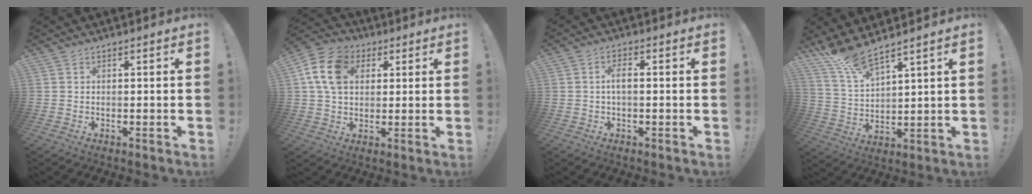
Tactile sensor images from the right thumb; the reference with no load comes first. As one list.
[{"total": 14.0, "force": [4.2, 10.4, 8.3], "torque": [-0.146, 0.006, 0.086]}, {"total": 3.5, "force": [-0.2, 1.0, 3.3], "torque": [-0.075, 0.009, -0.005]}, {"total": 9.6, "force": [8.5, 1.1, 4.3], "torque": [-0.099, -0.053, 0.158]}]